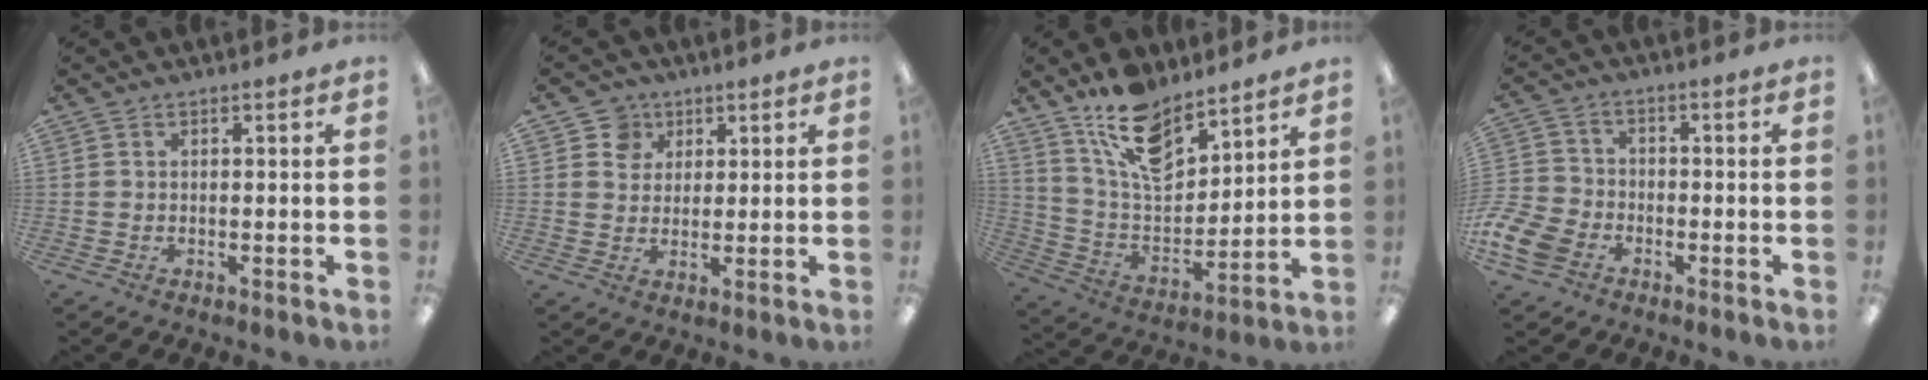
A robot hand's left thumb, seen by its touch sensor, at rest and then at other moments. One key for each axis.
{"total": 5.5, "fx": 2.7, "fy": 4.7, "fz": 0.5, "tx": -0.017, "ty": -0.001, "tz": 0.049}
{"total": 14.9, "fx": 10.6, "fy": 6.9, "fz": 7.7, "tx": -0.142, "ty": -0.060, "tz": 0.196}
{"total": 9.2, "fx": -4.6, "fy": 6.5, "fz": 4.6, "tx": -0.109, "ty": 0.028, "tz": -0.086}